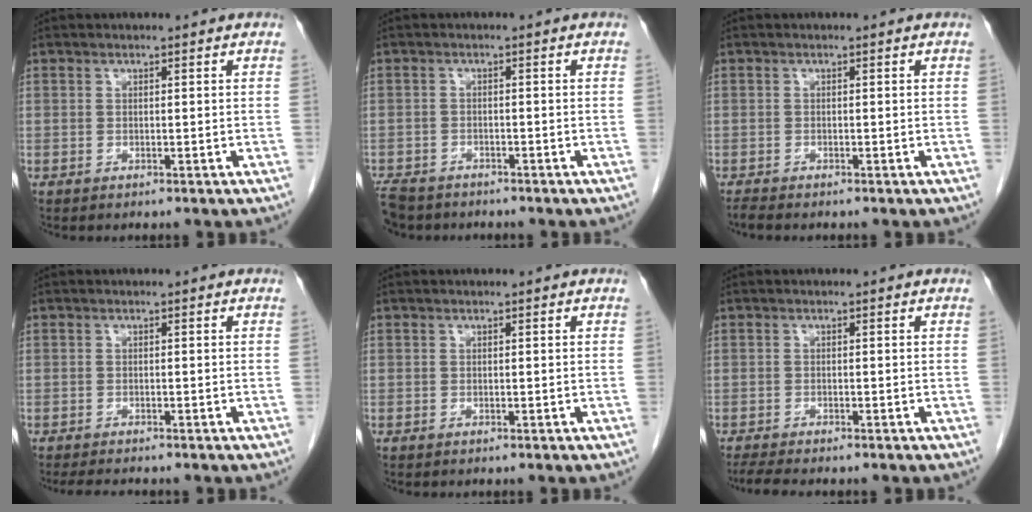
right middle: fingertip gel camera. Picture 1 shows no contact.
{"total": 6.4, "force": [-5.3, 3.0, 1.8], "torque": [-0.038, -0.011, -0.089]}
{"total": 0.9, "force": [-0.8, -0.1, 0.2], "torque": [-0.012, -0.005, -0.018]}
{"total": 3.1, "force": [-2.8, 0.4, 1.4], "torque": [-0.020, -0.008, -0.042]}
{"total": 0.0}
{"total": 3.1, "force": [-2.7, 0.1, 1.5], "torque": [-0.028, -0.009, -0.046]}